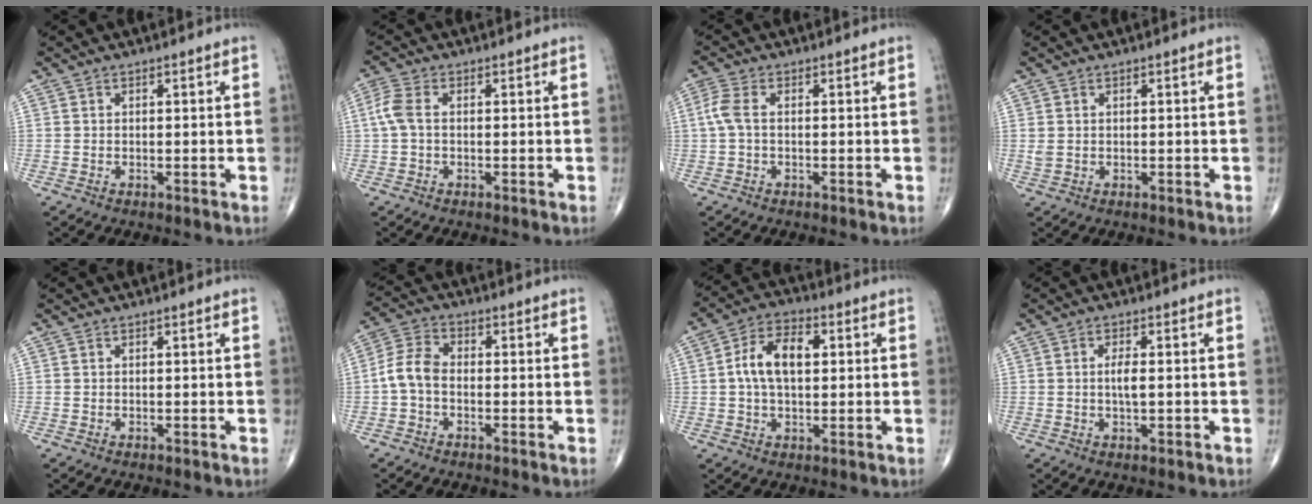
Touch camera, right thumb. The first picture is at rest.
{"total": 4.0, "force": [0.1, 2.2, 3.3], "torque": [-0.092, 0.011, -0.003]}
{"total": 3.5, "force": [0.0, 1.6, 3.1], "torque": [-0.089, 0.006, -0.005]}
{"total": 1.2, "force": [0.2, 0.9, 0.7], "torque": [-0.018, 0.002, 0.009]}
{"total": 0.0}
{"total": 5.9, "force": [-1.2, 3.8, 4.4], "torque": [-0.088, 0.020, -0.036]}
{"total": 9.8, "force": [1.3, 5.5, 8.0], "torque": [-0.144, 0.020, 0.017]}
{"total": 2.9, "force": [0.0, 1.0, 2.7], "torque": [-0.051, -0.001, -0.001]}